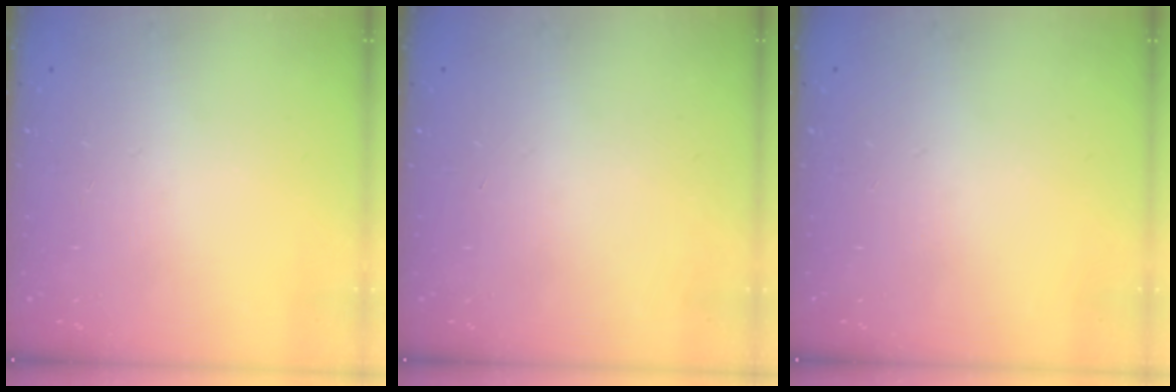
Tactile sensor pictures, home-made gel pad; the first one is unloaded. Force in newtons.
{"total": 0.0}
{"total": 0.0}